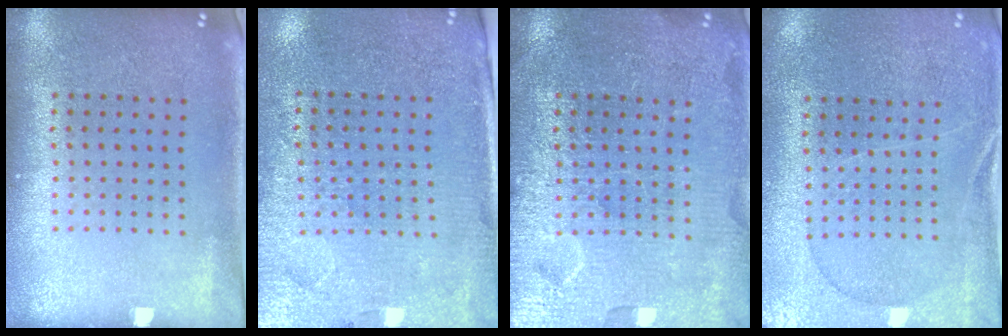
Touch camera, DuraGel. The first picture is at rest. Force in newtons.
{"total": 3.0, "press": 2.9, "slide": 0.8}
{"total": 4.0, "press": 3.9, "slide": 0.5}
{"total": 0.5, "press": 0.4, "slide": 0.4}